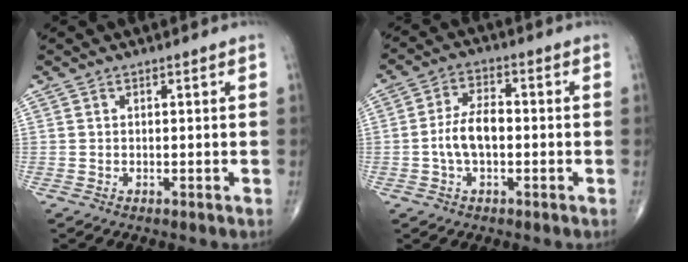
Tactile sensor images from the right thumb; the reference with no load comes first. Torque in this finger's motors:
{"motor_torque": [1.28, 1.30, 0.62, -0.42, 0.08]}